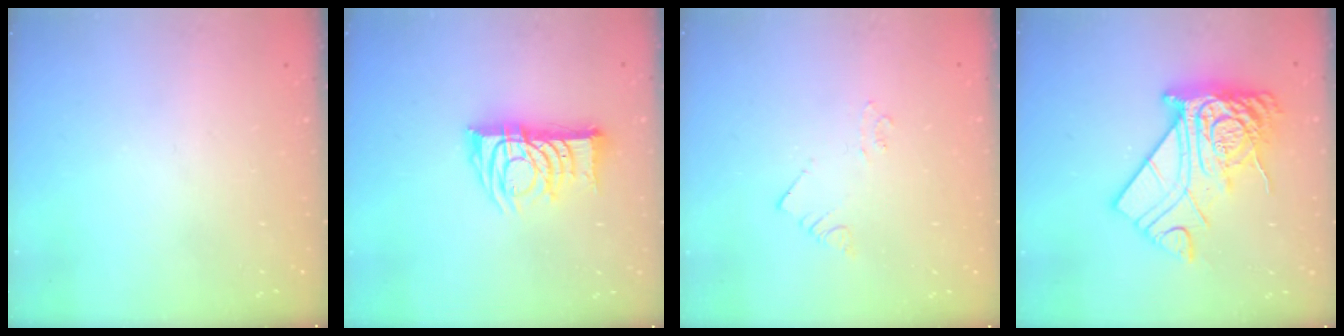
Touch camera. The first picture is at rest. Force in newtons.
{"total": 14.2, "press": 14.2, "slide": 0.3}
{"total": 2.3, "press": 2.3, "slide": 0.1}
{"total": 18.7, "press": 18.6, "slide": 1.7}